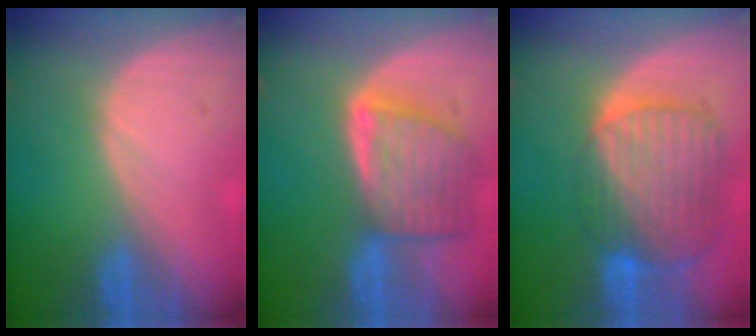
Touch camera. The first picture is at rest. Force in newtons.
{"total": 8.1, "press": 7.3, "slide": 3.5}
{"total": 10.5, "press": 8.9, "slide": 5.5}